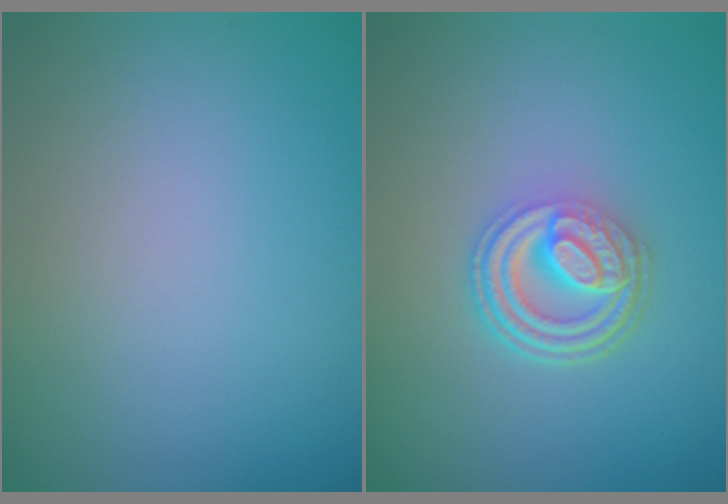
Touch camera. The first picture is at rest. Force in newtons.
{"total": 4.8, "press": 3.4, "slide": 3.4}